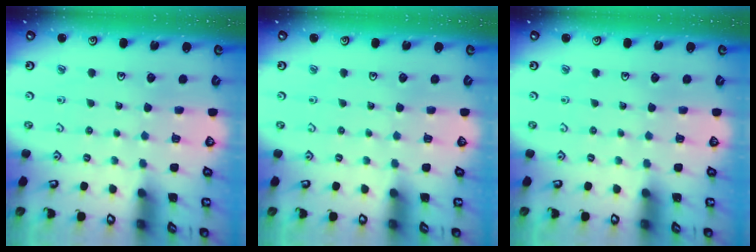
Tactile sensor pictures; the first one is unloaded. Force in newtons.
{"total": 0.0}
{"total": 0.0}